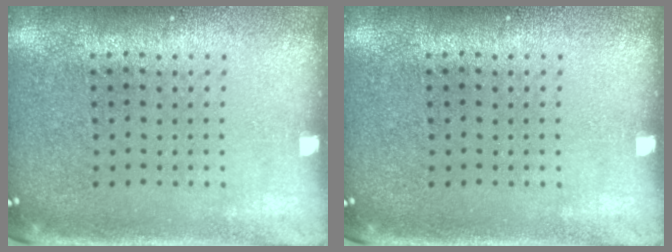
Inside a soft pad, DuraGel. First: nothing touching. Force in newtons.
{"total": 0.0}